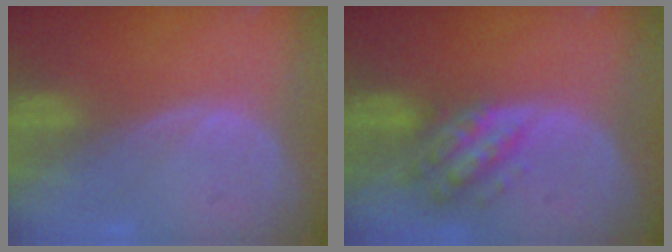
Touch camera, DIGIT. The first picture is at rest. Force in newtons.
{"total": 6.4, "press": 5.8, "slide": 2.7}